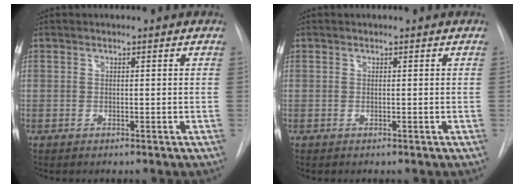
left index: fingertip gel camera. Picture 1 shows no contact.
{"total": 0.0}